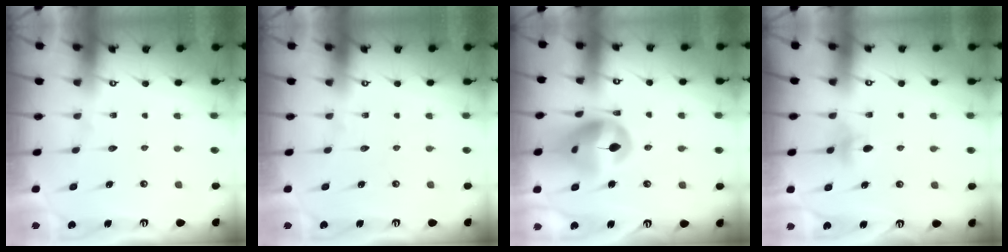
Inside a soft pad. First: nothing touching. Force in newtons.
{"total": 0.0}
{"total": 14.3, "press": 14.1, "slide": 1.9}
{"total": 4.0, "press": 3.9, "slide": 0.8}